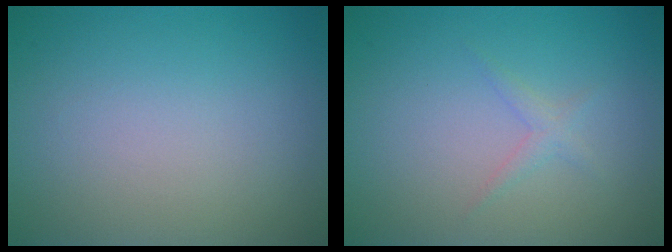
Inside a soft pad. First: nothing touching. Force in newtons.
{"total": 1.0, "press": 1.0, "slide": 0.0}